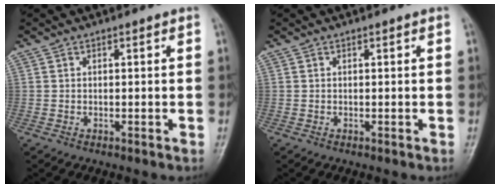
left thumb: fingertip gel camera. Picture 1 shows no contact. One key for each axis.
{"total": 0.0}